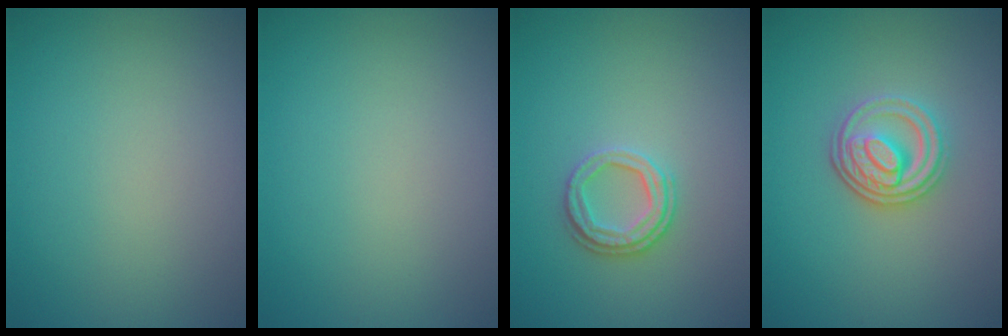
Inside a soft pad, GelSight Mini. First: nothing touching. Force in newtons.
{"total": 0.0}
{"total": 2.5, "press": 2.3, "slide": 0.9}
{"total": 3.6, "press": 3.1, "slide": 1.9}